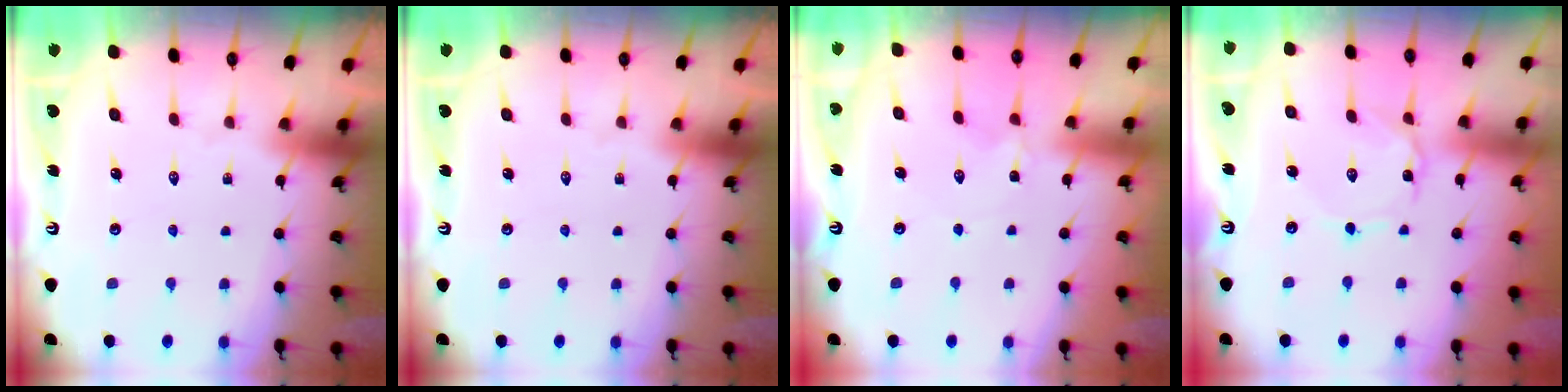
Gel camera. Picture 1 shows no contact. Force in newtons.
{"total": 0.0}
{"total": 2.2, "press": 2.2, "slide": 0.4}
{"total": 1.1, "press": 1.1, "slide": 0.1}